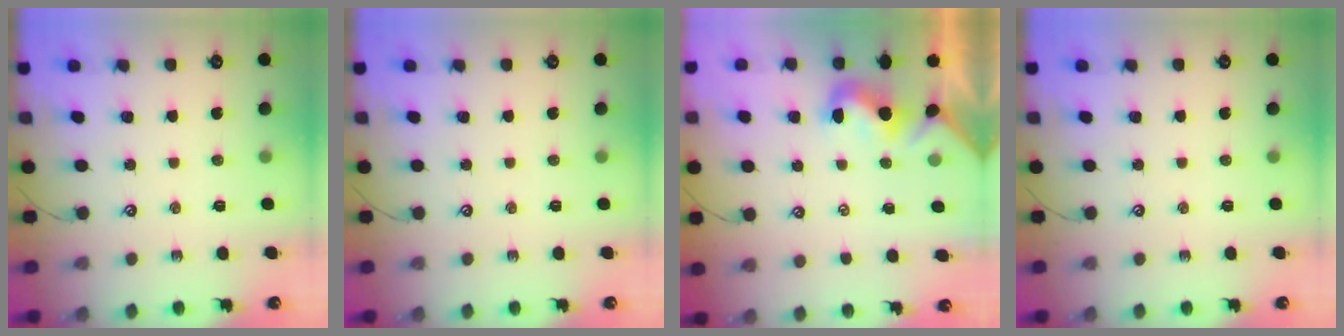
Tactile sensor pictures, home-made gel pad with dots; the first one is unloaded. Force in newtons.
{"total": 0.0}
{"total": 1.0, "press": 0.9, "slide": 0.4}
{"total": 0.0}